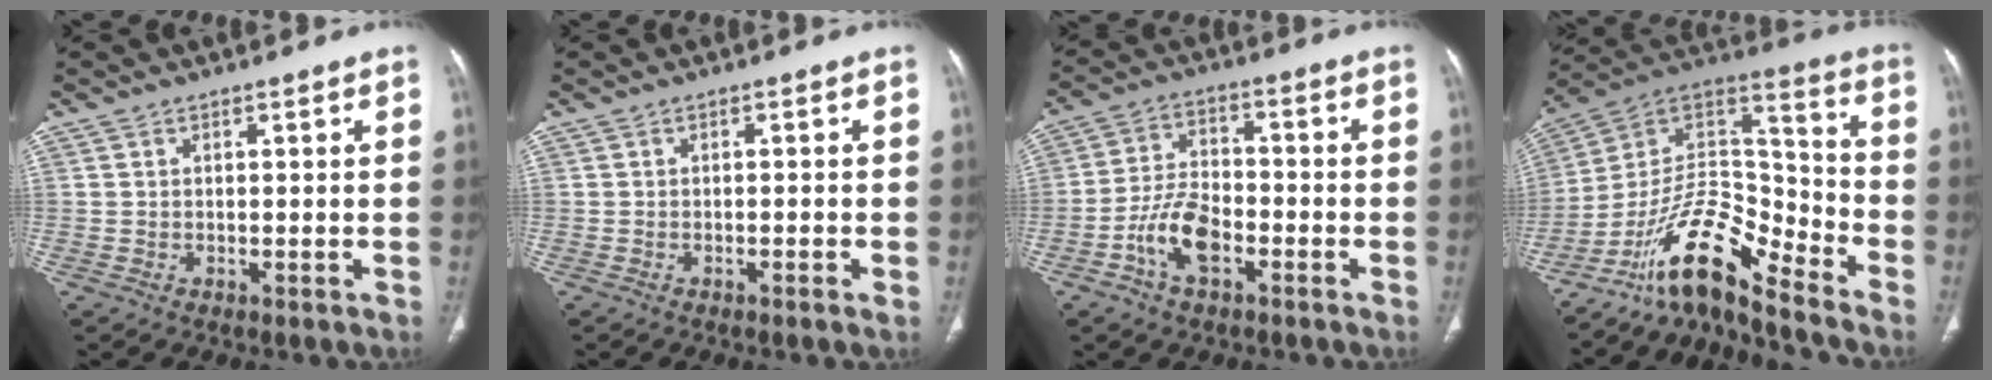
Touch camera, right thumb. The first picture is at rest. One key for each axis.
{"total": 1.3, "fx": -0.5, "fy": 0.2, "fz": 1.2, "tx": -0.023, "ty": 0.001, "tz": -0.008}
{"total": 9.3, "fx": -4.0, "fy": 5.1, "fz": 6.6, "tx": -0.123, "ty": 0.027, "tz": -0.077}
{"total": 14.5, "fx": -11.8, "fy": 3.9, "fz": 7.6, "tx": -0.121, "ty": 0.114, "tz": -0.219}